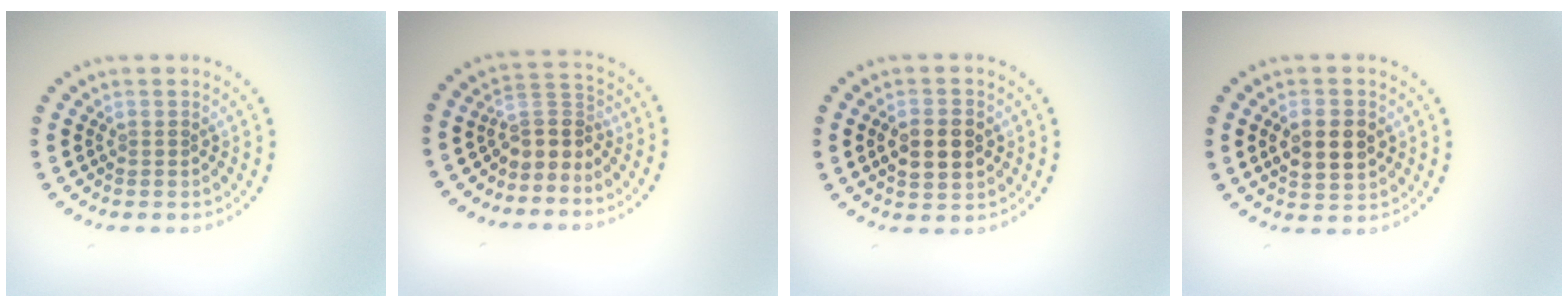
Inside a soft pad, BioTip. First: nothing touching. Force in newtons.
{"total": 2.7, "press": 2.0, "slide": 1.7}
{"total": 4.6, "press": 4.6, "slide": 0.3}
{"total": 4.4, "press": 4.3, "slide": 0.2}